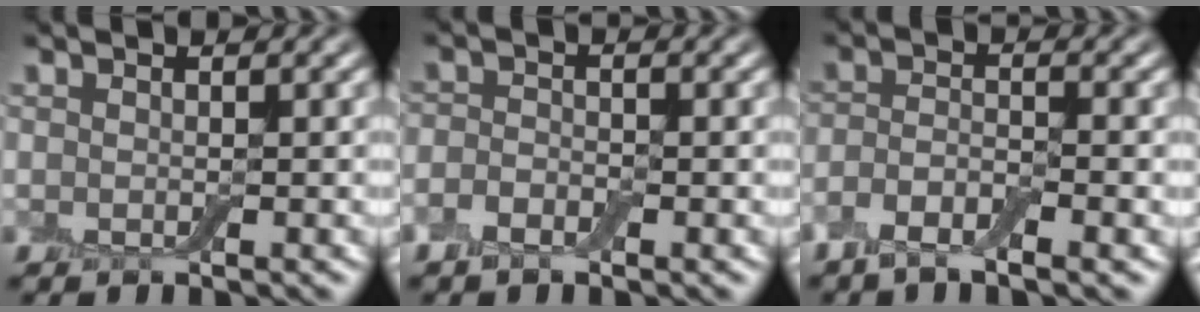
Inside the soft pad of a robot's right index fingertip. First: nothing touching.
{"total": 1.9, "force": [-1.0, 1.0, 1.2], "torque": [-0.023, 0.001, -0.025]}
{"total": 3.5, "force": [-2.1, 1.0, 2.6], "torque": [-0.052, -0.006, -0.047]}